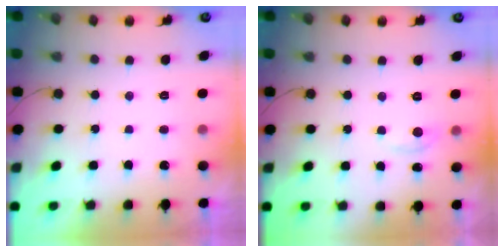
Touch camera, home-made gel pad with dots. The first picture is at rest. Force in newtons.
{"total": 3.1, "press": 3.1, "slide": 0.5}